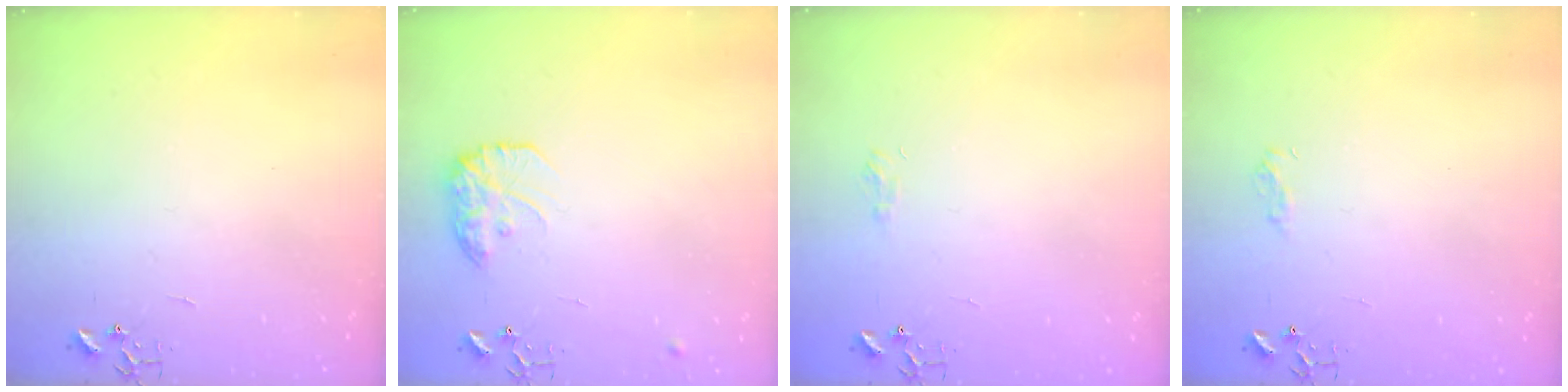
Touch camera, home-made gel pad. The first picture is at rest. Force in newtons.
{"total": 13.1, "press": 13.0, "slide": 0.7}
{"total": 6.1, "press": 6.1, "slide": 0.8}
{"total": 7.1, "press": 7.1, "slide": 0.8}